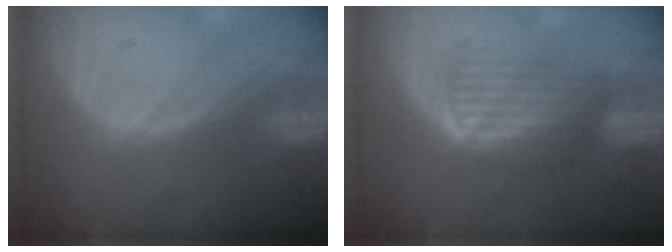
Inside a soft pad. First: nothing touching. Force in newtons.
{"total": 7.0, "press": 5.9, "slide": 3.7}